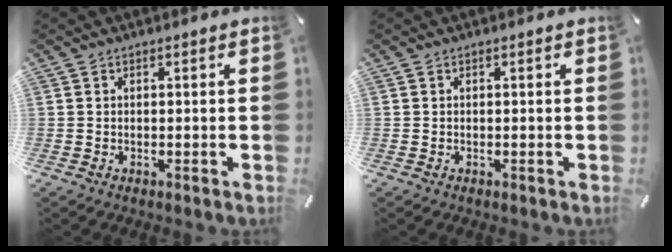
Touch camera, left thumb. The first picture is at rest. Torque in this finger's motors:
{"motor_torque": [0.00, 0.00, 0.00, 0.00, 0.00]}